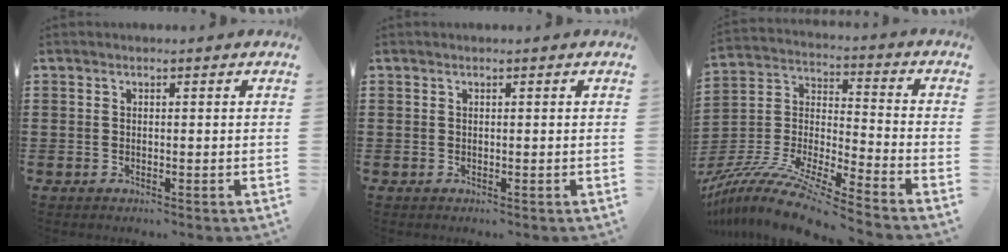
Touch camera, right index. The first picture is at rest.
{"total": 0.0}
{"total": 10.7, "force": [-9.4, 0.6, 5.0], "torque": [-0.113, -0.003, -0.197]}